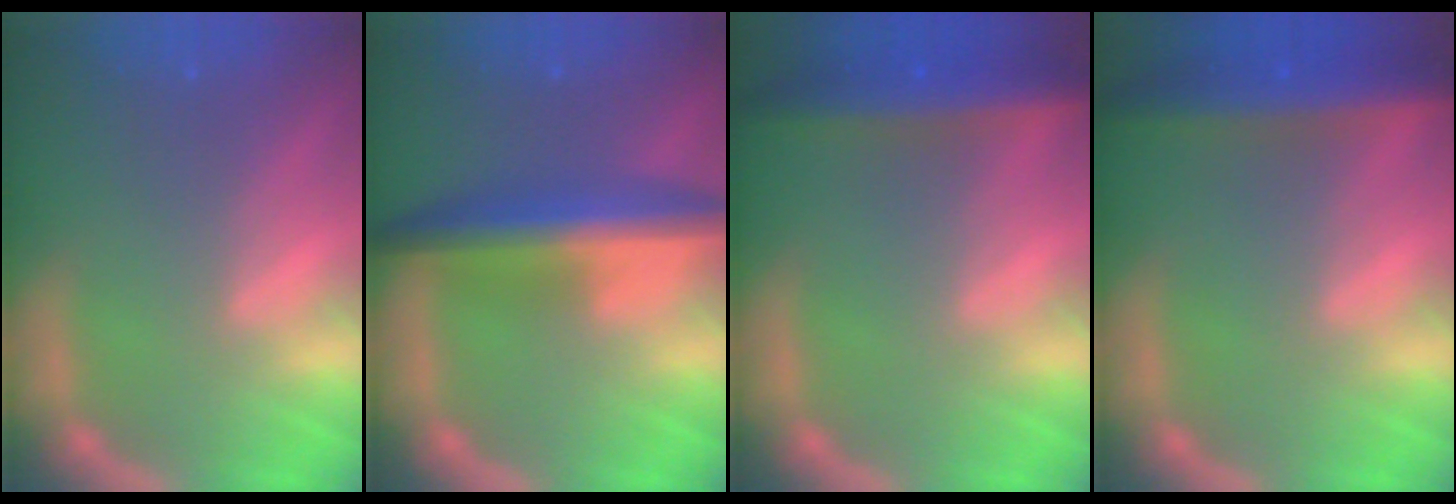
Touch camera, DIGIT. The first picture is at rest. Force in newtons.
{"total": 7.1}
{"total": 6.0}
{"total": 6.4}